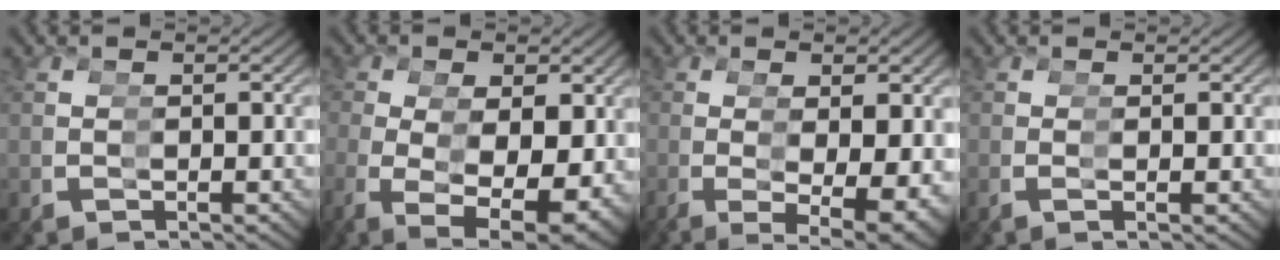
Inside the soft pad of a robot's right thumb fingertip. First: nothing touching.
{"total": 7.1, "force": [-0.9, 4.1, 5.7], "torque": [-0.092, -0.008, -0.007]}
{"total": 5.1, "force": [-0.4, 0.0, 5.1], "torque": [-0.074, 0.013, -0.004]}
{"total": 1.7, "force": [0.4, -1.5, 0.6], "torque": [-0.002, 0.014, 0.002]}